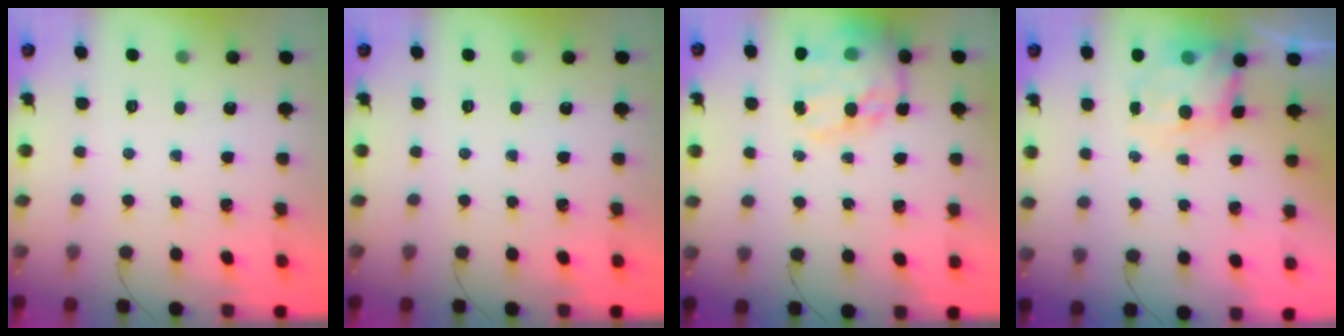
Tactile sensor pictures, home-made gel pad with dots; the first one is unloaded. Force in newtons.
{"total": 0.0}
{"total": 20.6, "press": 20.0, "slide": 4.8}
{"total": 6.9, "press": 6.7, "slide": 1.3}